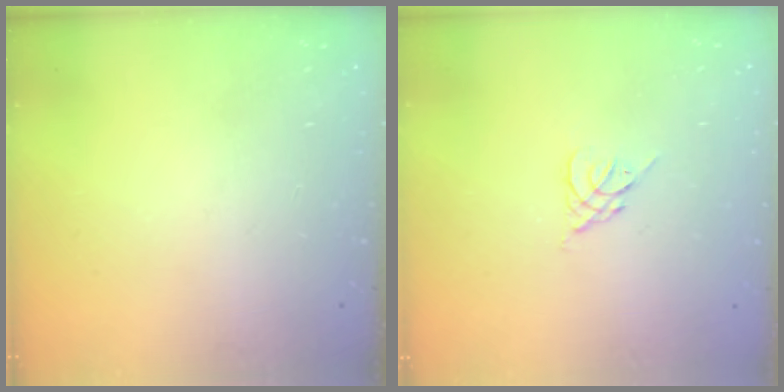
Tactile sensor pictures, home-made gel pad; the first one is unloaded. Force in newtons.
{"total": 2.6, "press": 2.5, "slide": 0.7}